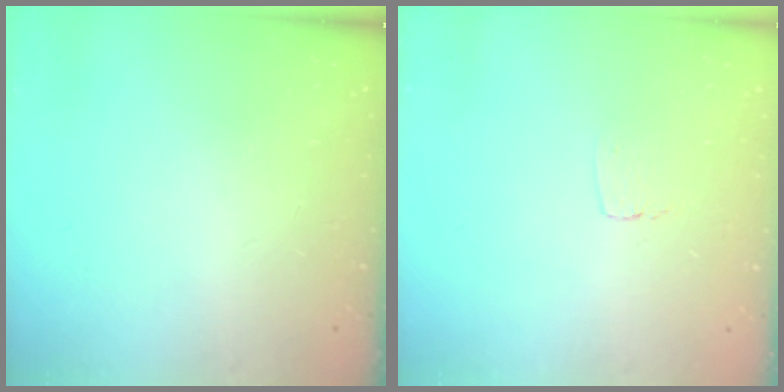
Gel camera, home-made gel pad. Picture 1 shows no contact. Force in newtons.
{"total": 3.4, "press": 3.4, "slide": 0.3}